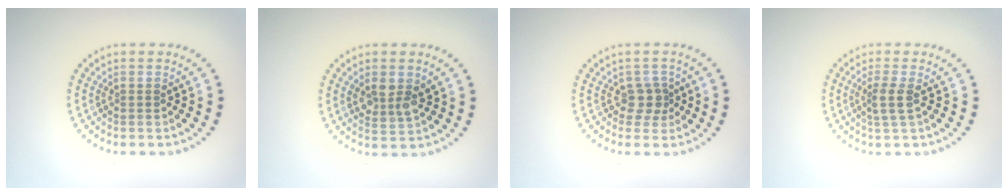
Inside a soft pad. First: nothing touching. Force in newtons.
{"total": 2.7, "press": 2.6, "slide": 0.8}
{"total": 1.9, "press": 1.5, "slide": 1.1}
{"total": 1.8, "press": 1.5, "slide": 1.0}